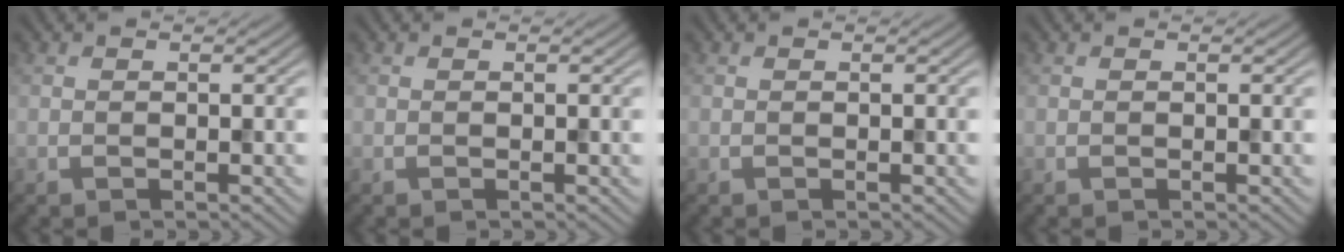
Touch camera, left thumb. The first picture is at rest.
{"total": 0.0}
{"total": 0.0}
{"total": 0.0}